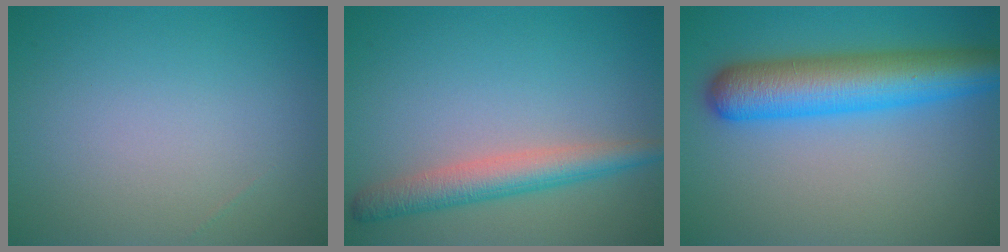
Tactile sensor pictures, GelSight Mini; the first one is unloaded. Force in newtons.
{"total": 3.8, "press": 3.8, "slide": 0.3}
{"total": 7.9, "press": 7.9, "slide": 0.3}